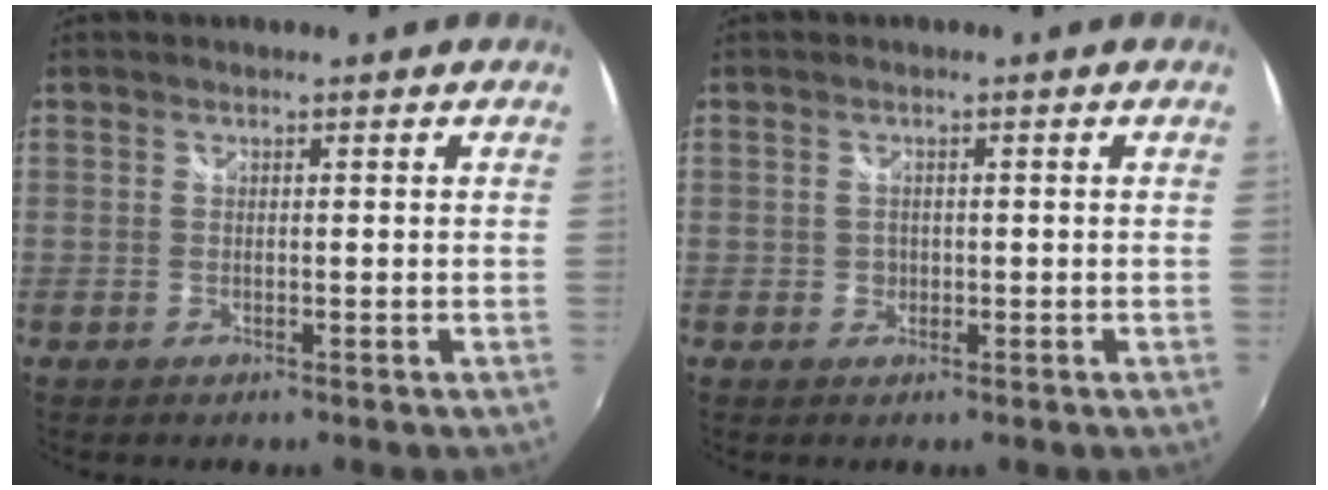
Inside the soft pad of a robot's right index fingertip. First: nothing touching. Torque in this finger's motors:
{"motor_torque": [-1.08, 1.06, 0.00, 0.00]}